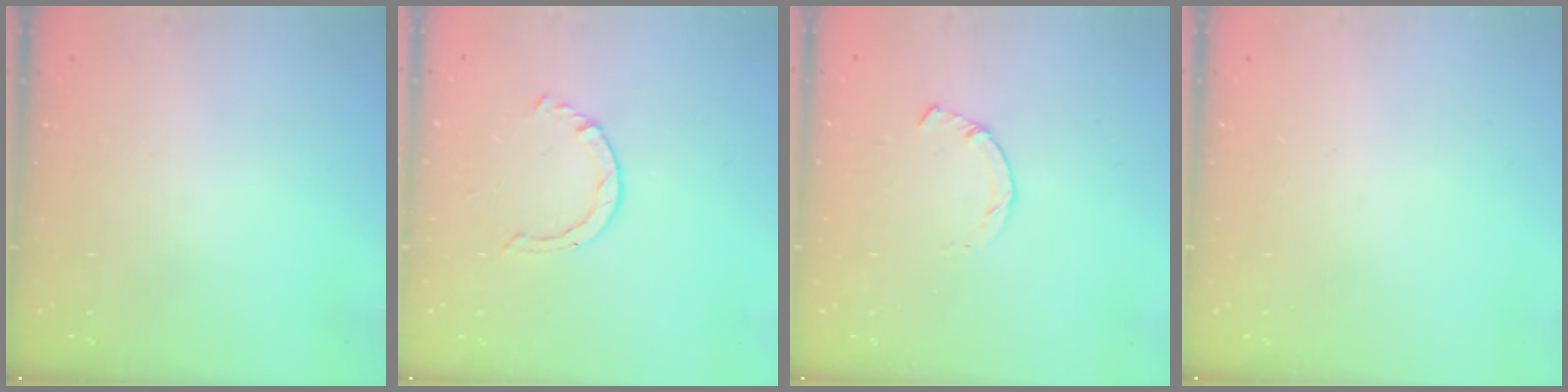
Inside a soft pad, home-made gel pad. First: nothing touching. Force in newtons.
{"total": 2.6, "press": 2.6, "slide": 0.3}
{"total": 2.3, "press": 2.3, "slide": 0.1}
{"total": 0.0}